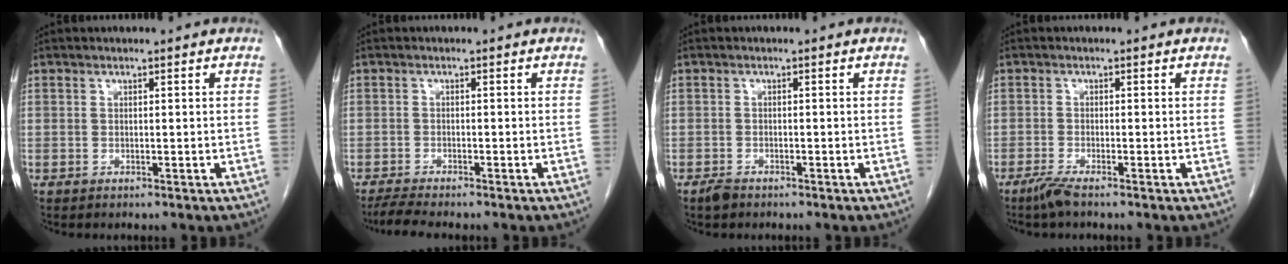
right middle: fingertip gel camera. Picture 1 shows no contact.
{"total": 4.1, "force": [-3.5, 0.0, 2.1], "torque": [-0.039, -0.014, -0.057]}
{"total": 1.5, "force": [-1.2, 0.6, 0.7], "torque": [-0.018, -0.001, -0.019]}
{"total": 2.4, "force": [-1.8, -0.1, 1.5], "torque": [-0.040, -0.006, -0.041]}